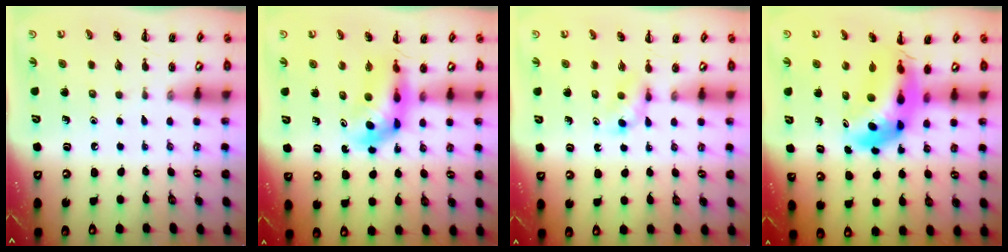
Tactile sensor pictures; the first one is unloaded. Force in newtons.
{"total": 6.1, "press": 6.0, "slide": 1.2}
{"total": 3.0, "press": 2.7, "slide": 1.1}
{"total": 7.5, "press": 7.1, "slide": 2.2}